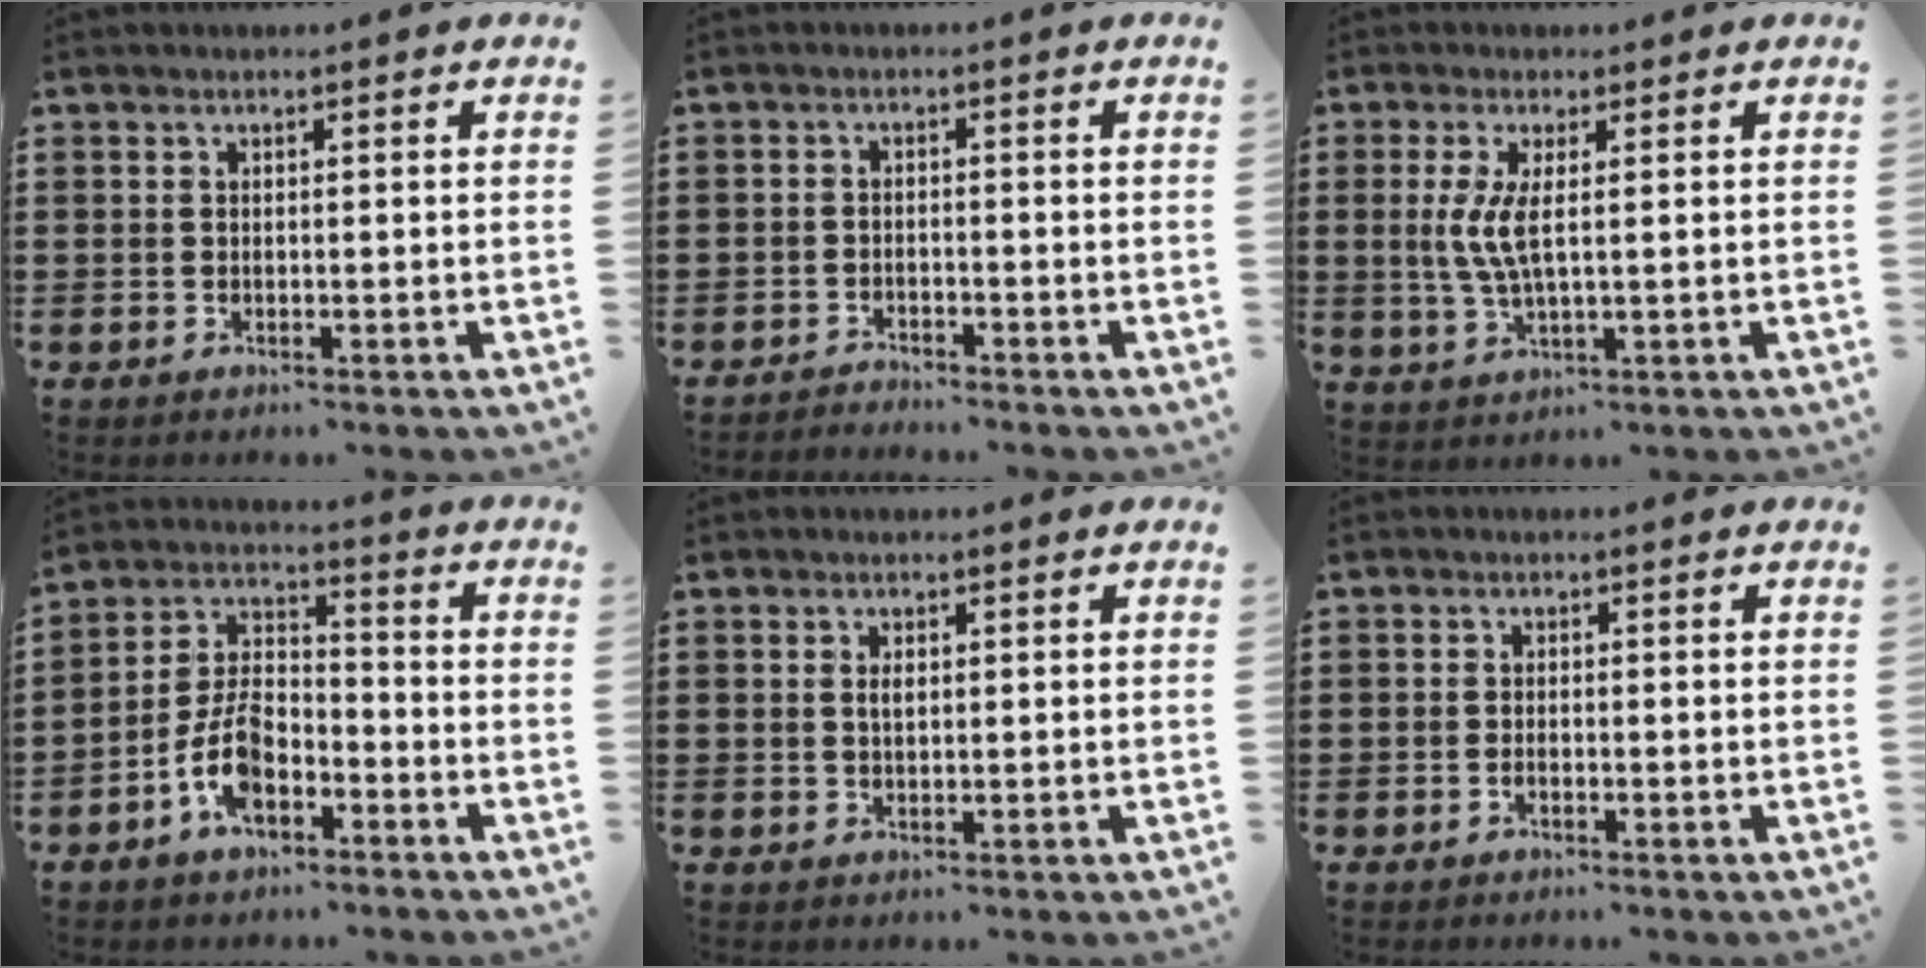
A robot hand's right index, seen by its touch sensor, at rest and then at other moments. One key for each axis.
{"total": 1.7, "fx": -1.7, "fy": 0.1, "fz": -0.1, "tx": -0.004, "ty": 0.003, "tz": -0.037}
{"total": 5.1, "fx": 0.7, "fy": 1.1, "fz": 5.0, "tx": -0.117, "ty": -0.010, "tz": 0.004}
{"total": 8.1, "fx": -3.9, "fy": 4.0, "fz": 5.9, "tx": -0.131, "ty": 0.007, "tz": -0.074}
{"total": 1.4, "fx": 0.3, "fy": 0.6, "fz": 1.2, "tx": -0.025, "ty": 0.005, "tz": 0.003}
{"total": 0.7, "fx": -0.5, "fy": 0.4, "fz": 0.3, "tx": -0.008, "ty": -0.005, "tz": -0.008}